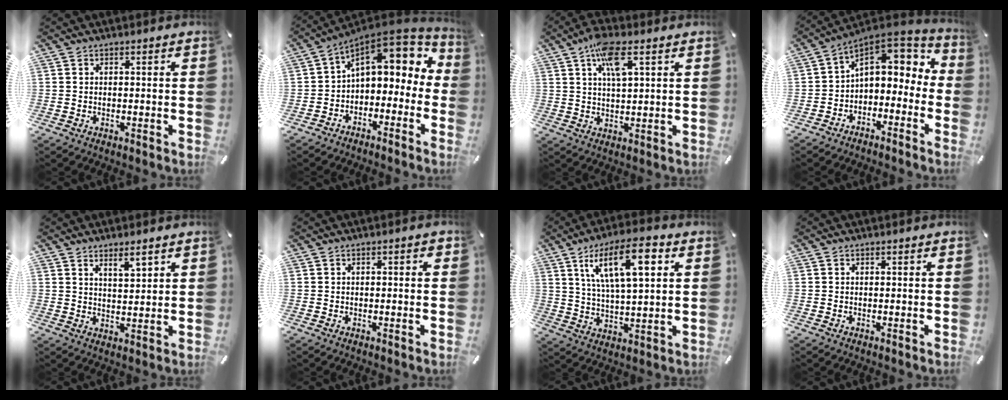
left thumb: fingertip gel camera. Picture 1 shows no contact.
{"total": 10.2, "force": [4.3, 6.7, 6.4], "torque": [-0.093, -0.037, 0.076]}
{"total": 8.7, "force": [4.3, 2.9, 7.0], "torque": [-0.130, -0.002, 0.072]}
{"total": 9.4, "force": [2.4, 6.8, 6.0], "torque": [-0.087, -0.014, 0.046]}
{"total": 4.4, "force": [3.7, 1.2, 2.0], "torque": [-0.029, -0.023, 0.065]}
{"total": 0.8, "force": [0.0, 0.3, 0.8], "torque": [-0.014, 0.002, -0.001]}
{"total": 15.9, "force": [7.1, 5.7, 13.1], "torque": [-0.228, -0.006, 0.112]}
{"total": 0.0}